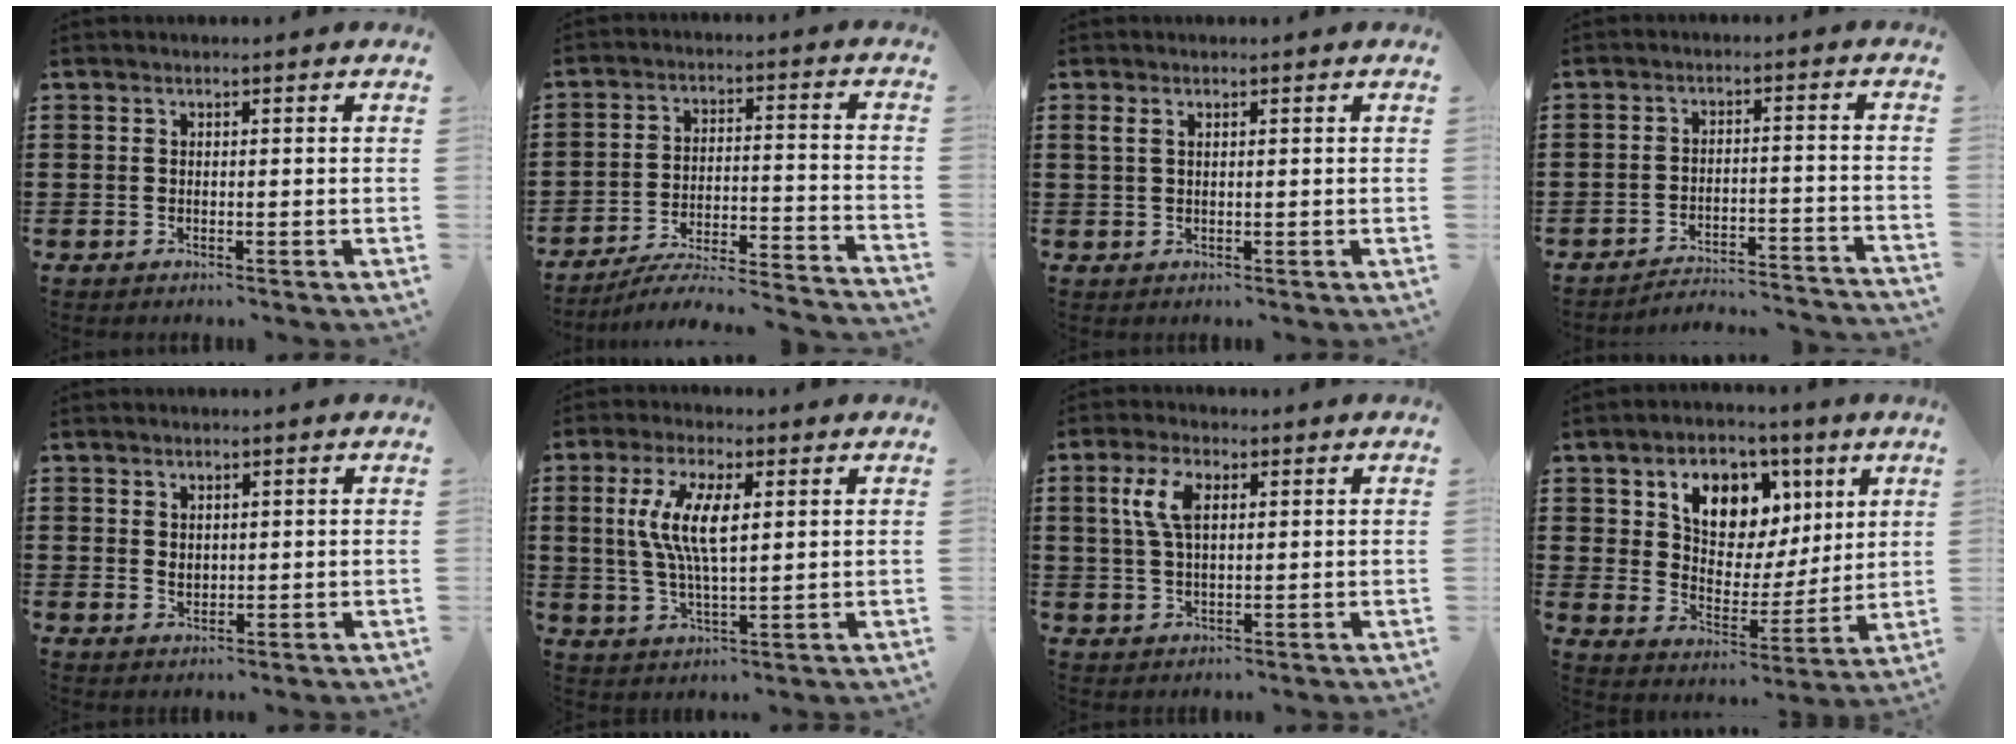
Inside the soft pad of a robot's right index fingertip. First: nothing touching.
{"total": 5.2, "force": [-4.8, 0.2, 2.2], "torque": [-0.045, -0.015, -0.098]}
{"total": 1.4, "force": [0.6, 0.7, 1.0], "torque": [-0.023, 0.005, 0.010]}
{"total": 4.0, "force": [-3.8, 0.0, 0.9], "torque": [-0.022, -0.004, -0.081]}
{"total": 1.6, "force": [0.8, 1.2, 0.8], "torque": [-0.018, 0.005, 0.014]}
{"total": 8.3, "force": [1.7, 2.7, 7.7], "torque": [-0.168, 0.002, 0.024]}
{"total": 6.0, "force": [2.0, 2.4, 5.2], "torque": [-0.116, 0.007, 0.030]}
{"total": 9.0, "force": [5.0, 6.4, 3.9], "torque": [-0.095, -0.020, 0.088]}